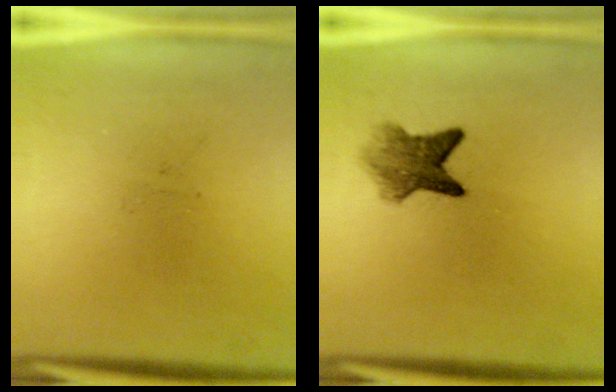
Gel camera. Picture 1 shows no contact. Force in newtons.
{"total": 4.7}